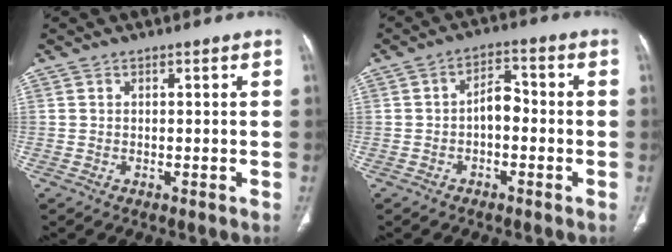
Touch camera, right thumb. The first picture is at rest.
{"total": 4.8, "force": [-1.0, 2.9, 3.7], "torque": [-0.045, 0.025, -0.025]}